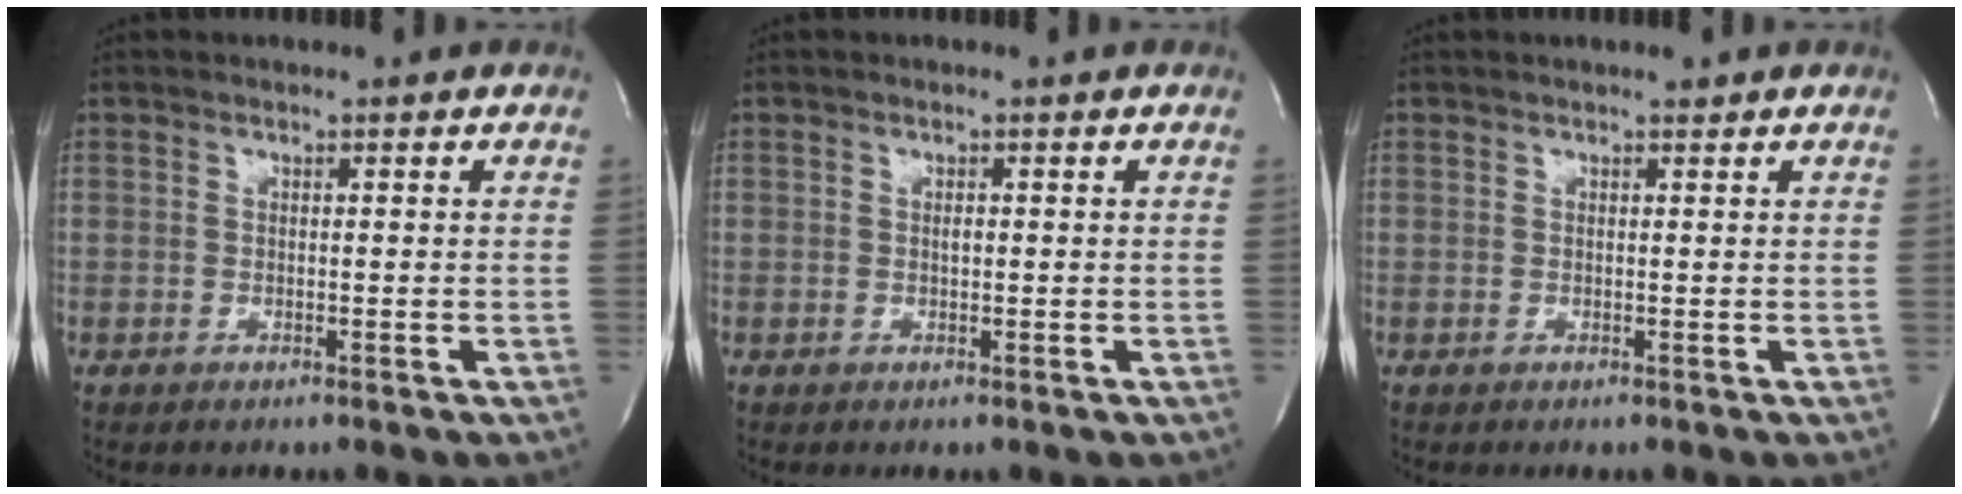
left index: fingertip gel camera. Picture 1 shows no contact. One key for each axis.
{"total": 0.7, "fx": 0.2, "fy": 0.3, "fz": 0.5, "tx": -0.012, "ty": 0.000, "tz": 0.002}
{"total": 0.7, "fx": 0.7, "fy": 0.2, "fz": 0.3, "tx": -0.012, "ty": -0.003, "tz": 0.010}